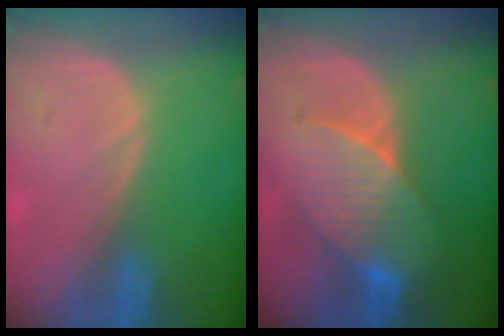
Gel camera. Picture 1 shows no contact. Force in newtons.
{"total": 7.3, "press": 7.2, "slide": 1.2}